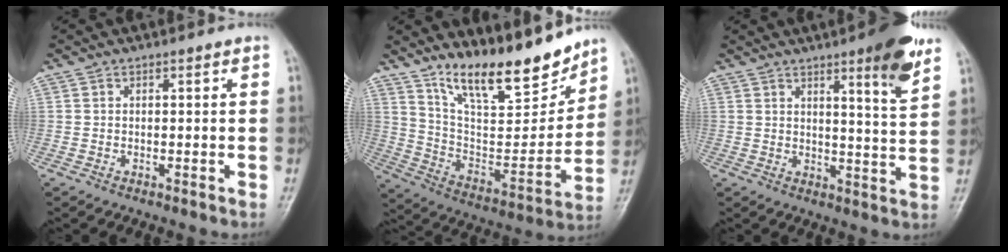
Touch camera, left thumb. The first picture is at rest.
{"total": 19.3, "force": [15.0, 5.6, 10.8], "torque": [-0.126, -0.094, 0.262]}
{"total": 9.7, "force": [5.9, 1.2, 7.6], "torque": [-0.092, -0.036, 0.077]}